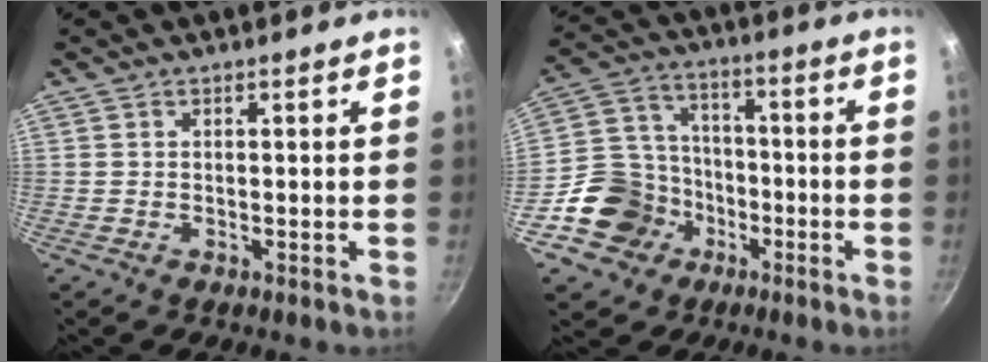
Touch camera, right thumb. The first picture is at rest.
{"total": 13.8, "force": [-5.9, 11.5, 4.8], "torque": [-0.063, 0.046, -0.107]}